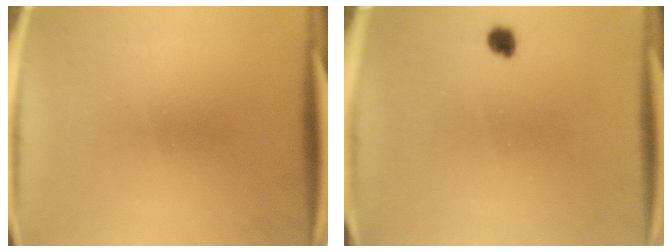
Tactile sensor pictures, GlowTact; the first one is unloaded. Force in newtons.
{"total": 1.8}